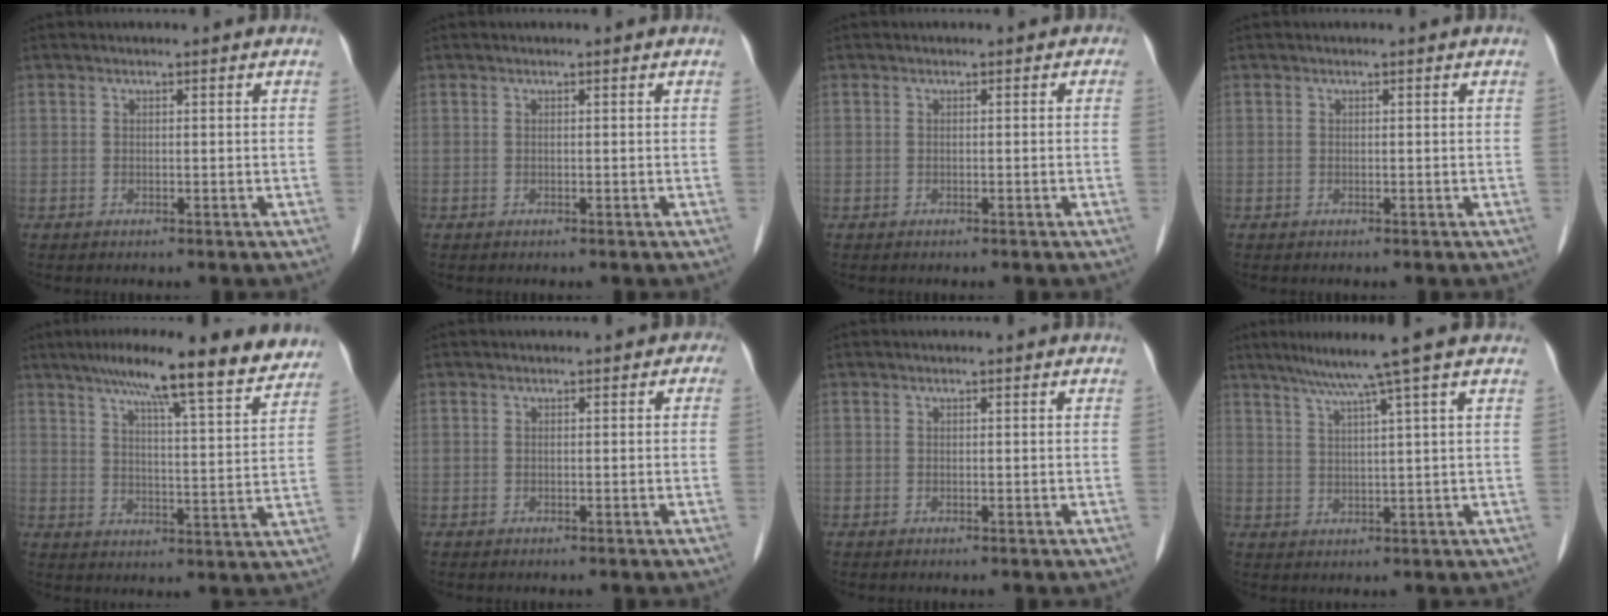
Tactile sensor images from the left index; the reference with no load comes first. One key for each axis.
{"total": 0.0}
{"total": 0.6, "fx": -0.3, "fy": 0.5, "fz": -0.1, "tx": 0.008, "ty": 0.008, "tz": -0.012}
{"total": 0.0}
{"total": 16.9, "fx": 14.0, "fy": 1.7, "fz": 9.4, "tx": -0.134, "ty": 0.010, "tz": 0.187}
{"total": 0.8, "fx": -0.2, "fy": 0.7, "fz": 0.1, "tx": 0.010, "ty": 0.009, "tz": -0.011}
{"total": 0.0}
{"total": 6.8, "fx": 5.0, "fy": -2.1, "fz": 4.2, "tx": -0.067, "ty": 0.012, "tz": 0.081}